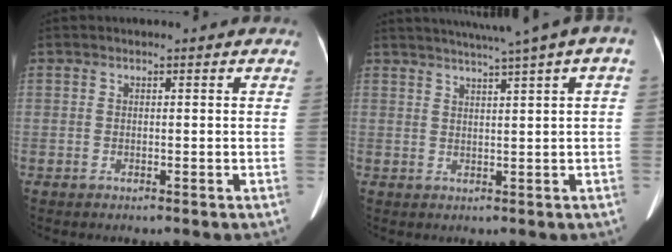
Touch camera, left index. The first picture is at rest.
{"total": 9.2, "force": [5.7, 0.0, 7.2], "torque": [-0.108, 0.038, 0.071]}